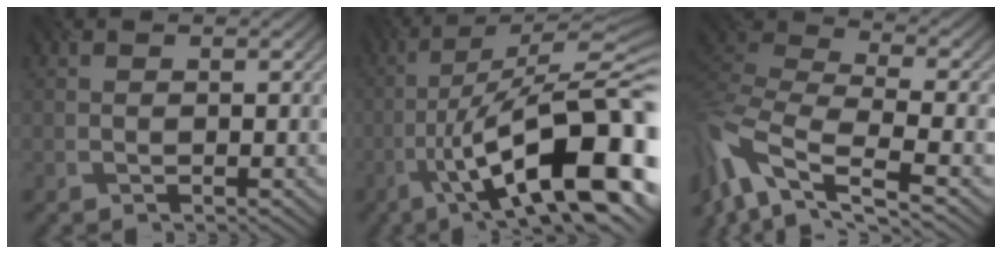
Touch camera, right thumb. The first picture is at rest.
{"total": 17.3, "force": [-6.3, 5.4, 15.2], "torque": [-0.221, 0.005, -0.102]}
{"total": 12.7, "force": [-7.3, 5.0, 9.1], "torque": [-0.225, -0.014, -0.137]}